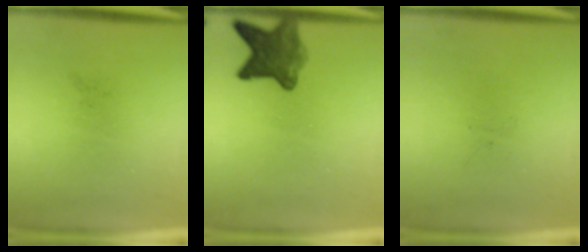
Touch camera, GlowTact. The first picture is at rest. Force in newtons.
{"total": 6.7}
{"total": 0.0}